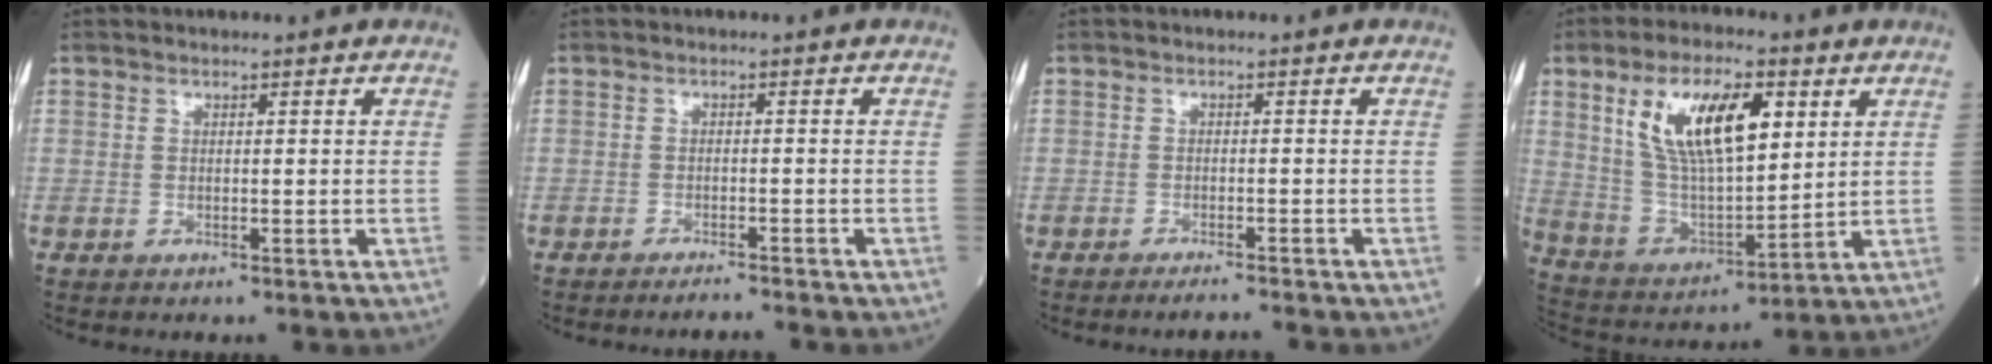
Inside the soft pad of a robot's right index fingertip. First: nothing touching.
{"total": 2.3, "force": [-2.1, -0.8, 0.2], "torque": [-0.005, -0.008, -0.031]}
{"total": 2.6, "force": [-2.5, -0.6, 0.8], "torque": [-0.012, -0.008, -0.036]}
{"total": 15.0, "force": [6.0, 5.4, 12.7], "torque": [-0.250, 0.012, 0.117]}